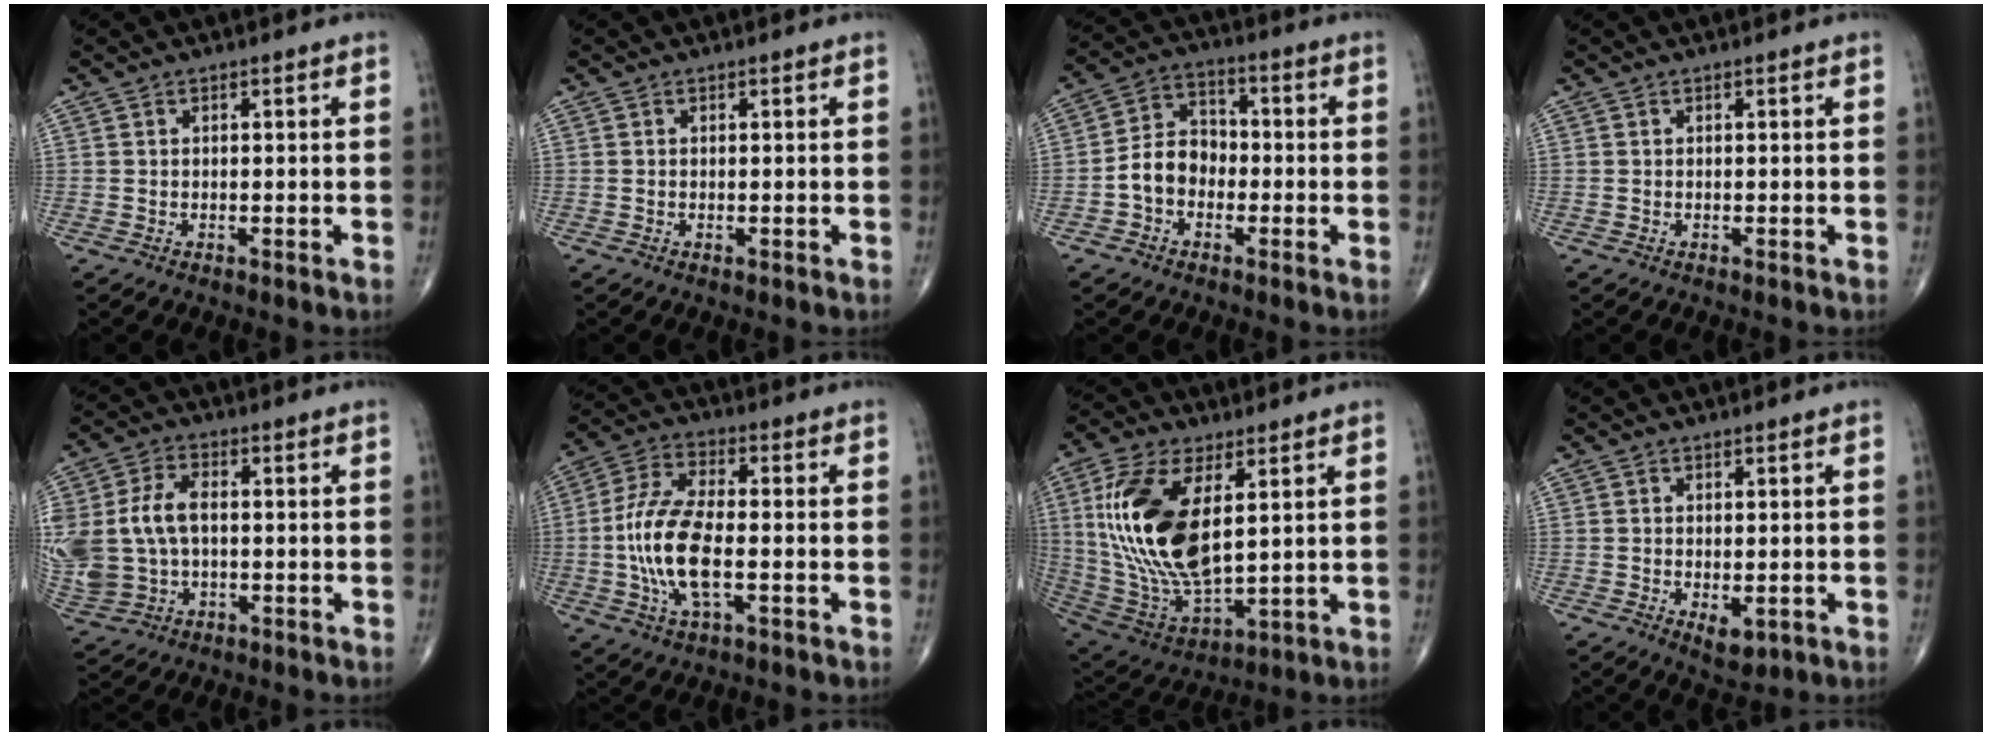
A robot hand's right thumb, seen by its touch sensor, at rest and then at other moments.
{"total": 0.0}
{"total": 8.1, "force": [-2.2, 6.2, 4.7], "torque": [-0.065, 0.035, -0.054]}
{"total": 0.0}
{"total": 17.0, "force": [0.5, 11.8, 12.2], "torque": [-0.304, 0.012, 0.026]}
{"total": 13.3, "force": [-2.1, 5.5, 12.0], "torque": [-0.255, 0.014, -0.041]}
{"total": 21.5, "force": [4.7, 10.2, 18.3], "torque": [-0.373, -0.026, 0.098]}
{"total": 3.5, "force": [-0.9, 1.8, 2.9], "torque": [-0.038, -0.008, -0.003]}